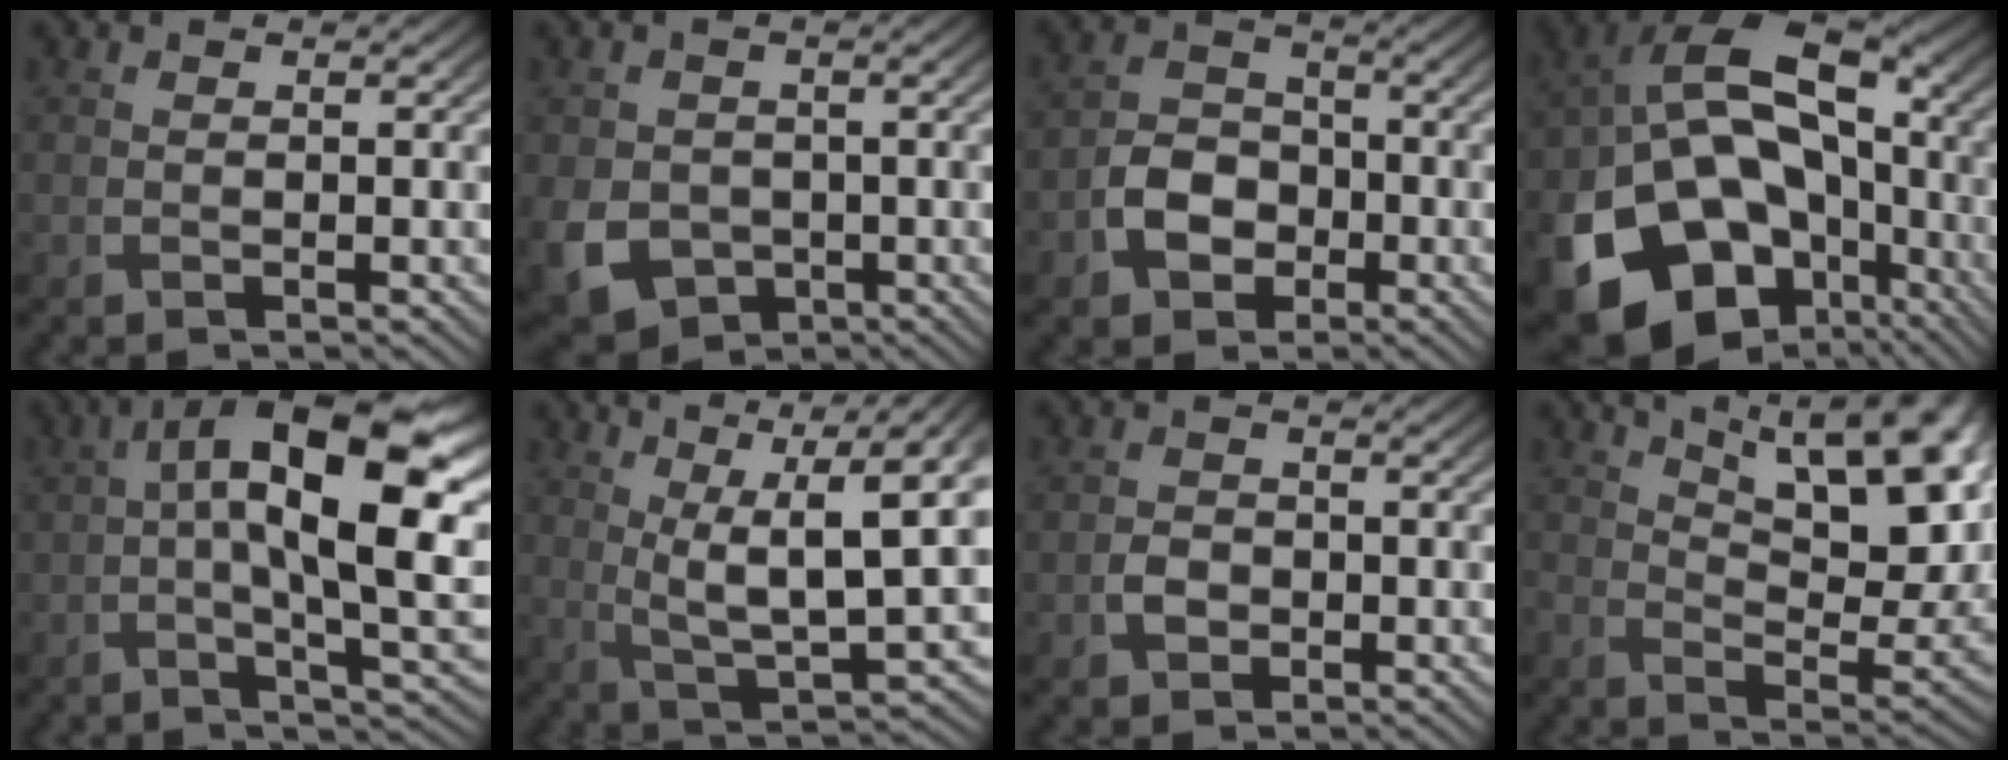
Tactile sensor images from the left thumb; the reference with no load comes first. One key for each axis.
{"total": 7.1, "fx": -2.0, "fy": 5.9, "fz": 3.6, "tx": -0.098, "ty": -0.030, "tz": -0.037}
{"total": 5.6, "fx": -2.4, "fy": 4.2, "fz": 2.8, "tx": -0.057, "ty": 0.003, "tz": -0.054}
{"total": 22.3, "fx": -7.5, "fy": 16.3, "fz": 13.4, "tx": -0.277, "ty": -0.044, "tz": -0.112}
{"total": 15.5, "fx": 1.9, "fy": 5.9, "fz": 14.2, "tx": -0.222, "ty": 0.008, "tz": 0.029}
{"total": 12.6, "fx": 3.4, "fy": 3.8, "fz": 11.5, "tx": -0.210, "ty": 0.012, "tz": 0.068}
{"total": 2.1, "fx": -0.7, "fy": 1.6, "fz": 1.0, "tx": -0.020, "ty": 0.000, "tz": -0.018}
{"total": 15.5, "fx": 7.4, "fy": 6.6, "fz": 11.9, "tx": -0.189, "ty": 0.018, "tz": 0.109}